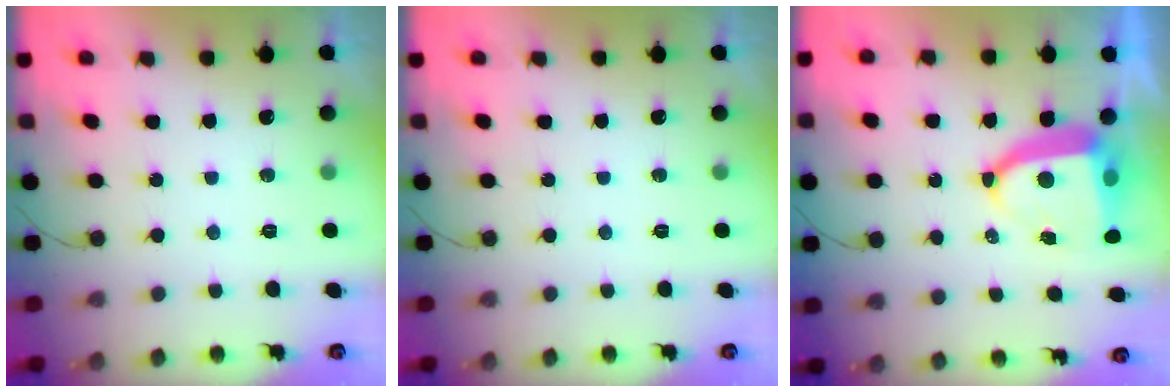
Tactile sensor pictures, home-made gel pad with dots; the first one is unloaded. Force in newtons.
{"total": 0.0}
{"total": 9.0, "press": 8.9, "slide": 1.3}